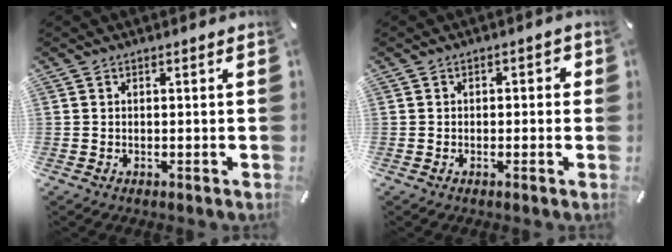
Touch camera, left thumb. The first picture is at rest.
{"total": 1.4, "force": [-0.6, 1.0, 0.7], "torque": [-0.014, 0.007, -0.015]}